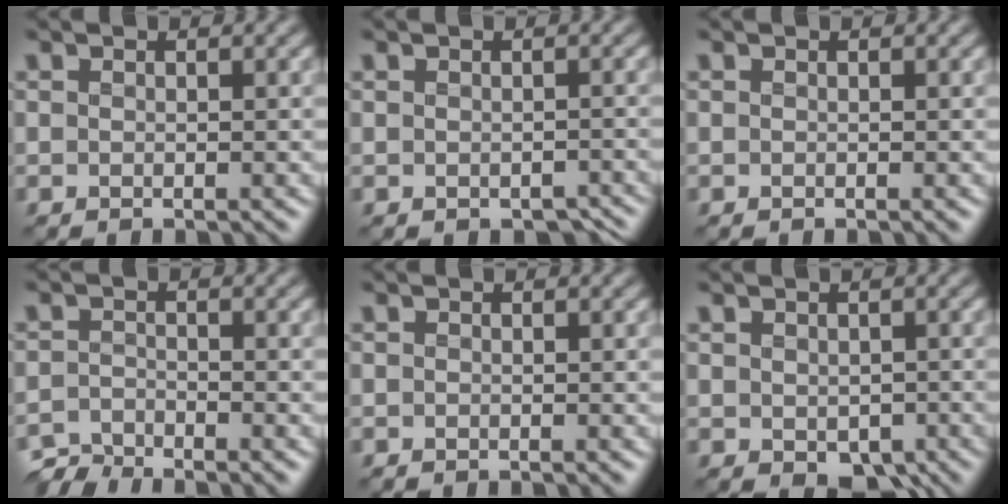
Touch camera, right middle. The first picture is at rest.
{"total": 2.1, "force": [-1.3, 1.2, 1.1], "torque": [-0.009, -0.015, -0.008]}
{"total": 0.0}
{"total": 3.1, "force": [-3.0, 0.3, 0.1], "torque": [-0.006, -0.006, -0.066]}
{"total": 0.0}
{"total": 3.3, "force": [-1.1, 2.1, 2.3], "torque": [-0.034, -0.021, -0.006]}